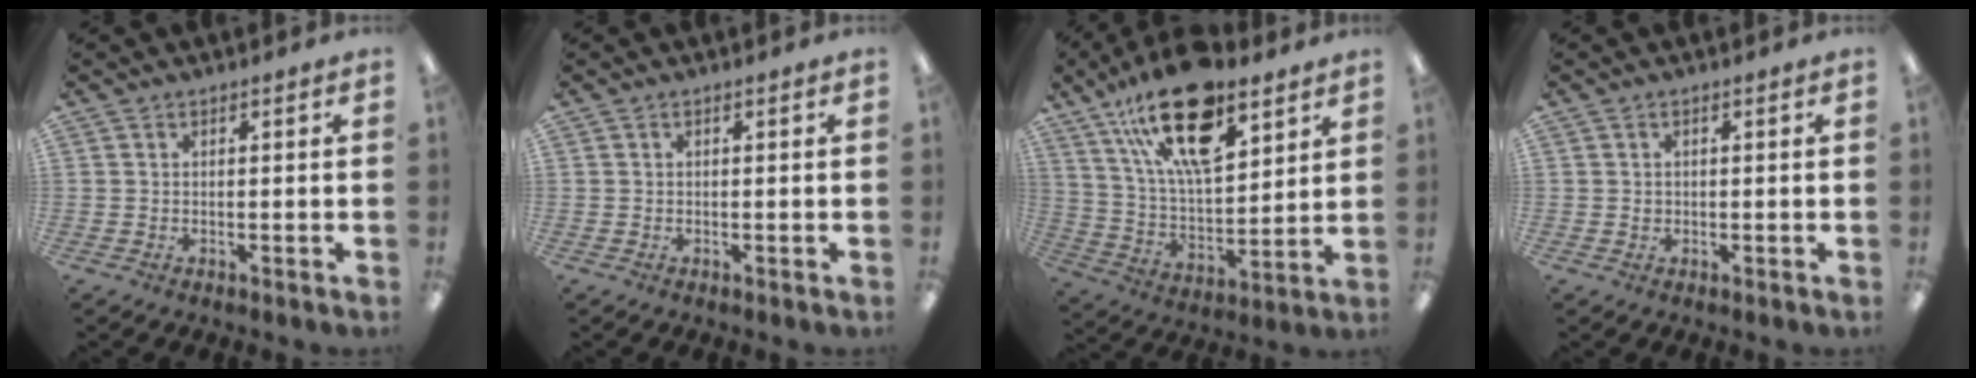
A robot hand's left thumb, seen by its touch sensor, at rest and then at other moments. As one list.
[{"total": 0.0}, {"total": 23.2, "force": [14.2, 10.0, 15.3], "torque": [-0.266, -0.067, 0.244]}, {"total": 0.7, "force": [0.0, 0.7, 0.3], "torque": [-0.006, 0.005, -0.002]}]